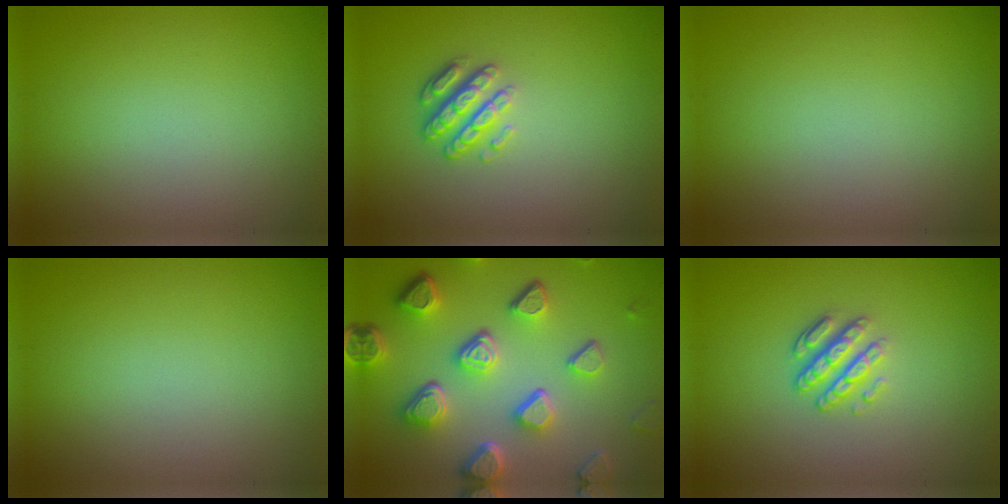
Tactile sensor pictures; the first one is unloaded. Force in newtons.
{"total": 2.9, "press": 2.4, "slide": 1.7}
{"total": 0.0}
{"total": 0.0}
{"total": 7.5, "press": 5.6, "slide": 5.0}
{"total": 3.2, "press": 2.5, "slide": 2.0}